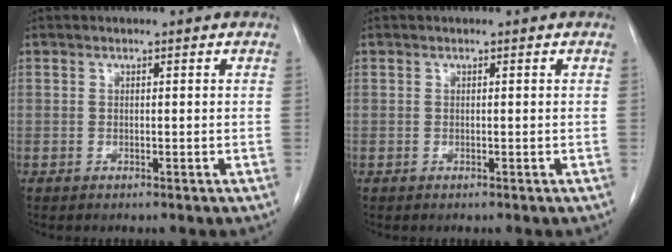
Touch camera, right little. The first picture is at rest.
{"total": 0.0}